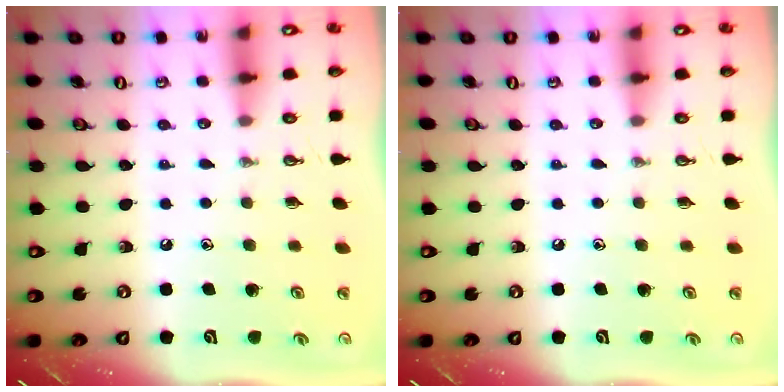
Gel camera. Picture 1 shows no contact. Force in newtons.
{"total": 0.0}